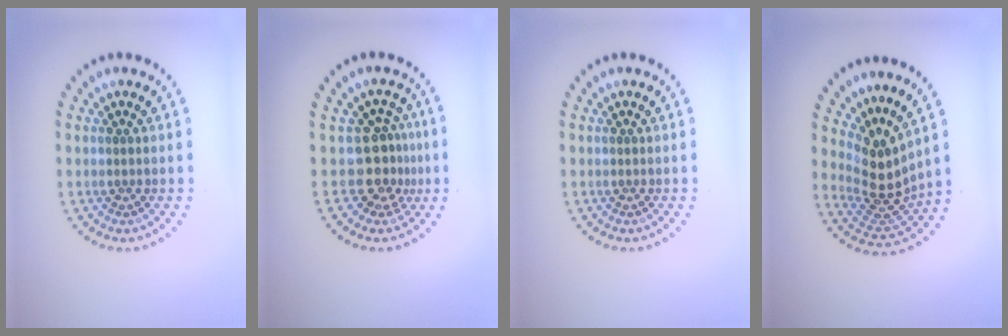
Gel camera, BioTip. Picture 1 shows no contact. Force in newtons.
{"total": 3.1, "press": 2.4, "slide": 2.0}
{"total": 0.0}
{"total": 4.2, "press": 3.0, "slide": 3.0}